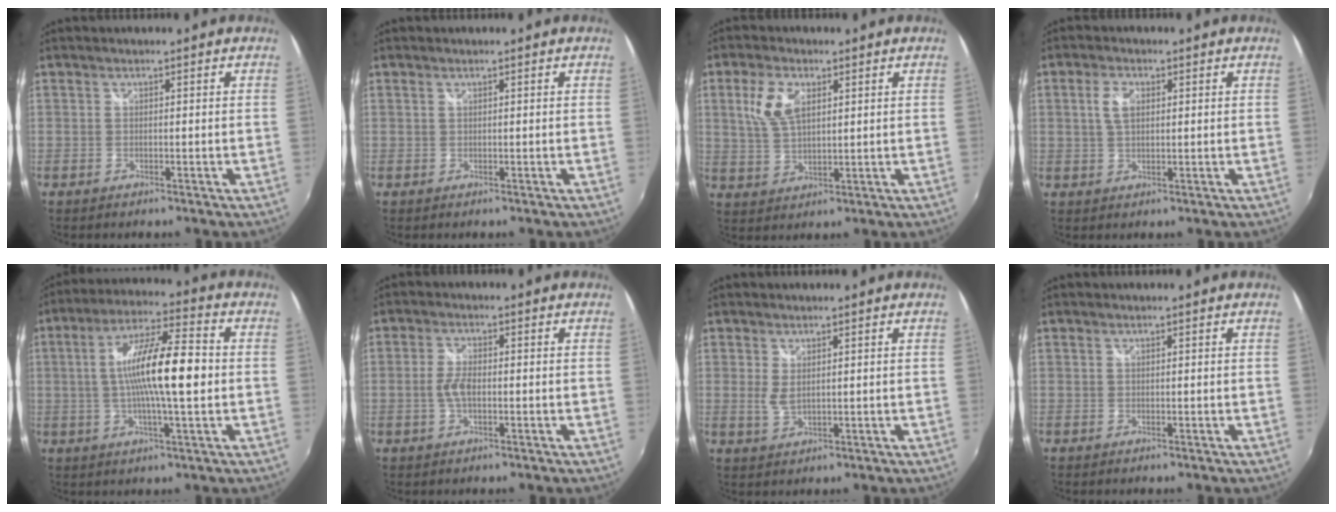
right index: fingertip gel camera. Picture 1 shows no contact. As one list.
[{"total": 0.0}, {"total": 7.6, "force": [2.7, 4.0, 5.9], "torque": [-0.121, 0.008, 0.056]}, {"total": 3.9, "force": [1.0, 2.2, 3.0], "torque": [-0.060, 0.006, 0.019]}, {"total": 13.9, "force": [-0.3, 1.9, 13.7], "torque": [-0.248, 0.010, -0.010]}, {"total": 3.5, "force": [-0.7, 1.6, 3.0], "torque": [-0.066, 0.001, -0.014]}, {"total": 2.5, "force": [0.7, 1.1, 2.2], "torque": [-0.041, -0.004, 0.014]}, {"total": 0.0}]